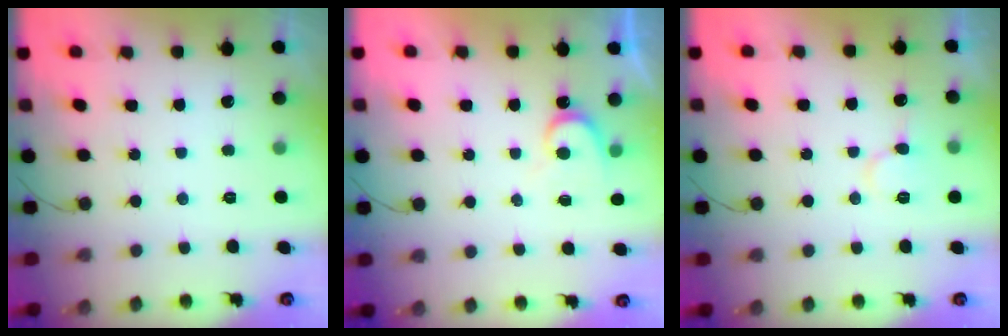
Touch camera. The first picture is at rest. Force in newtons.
{"total": 5.8, "press": 5.8, "slide": 0.6}
{"total": 7.8, "press": 7.8, "slide": 0.9}